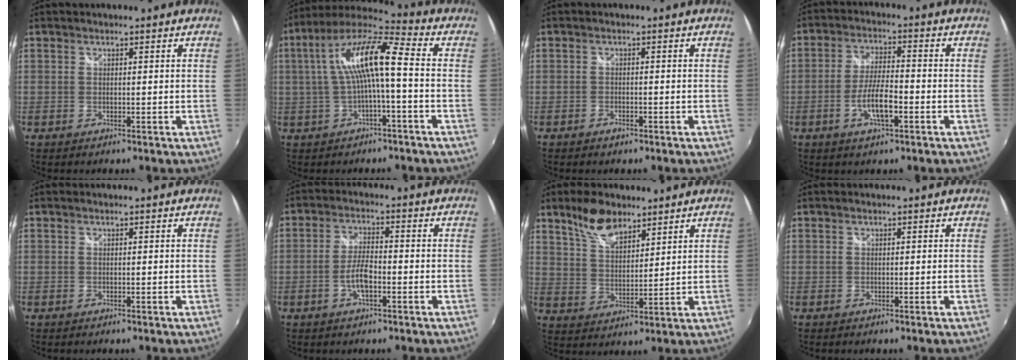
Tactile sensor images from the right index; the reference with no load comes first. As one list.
[{"total": 12.7, "force": [-0.1, 2.2, 12.5], "torque": [-0.245, 0.024, -0.002]}, {"total": 1.7, "force": [-1.2, 1.0, 0.7], "torque": [-0.016, -0.002, -0.022]}, {"total": 7.1, "force": [-2.9, 1.8, 6.3], "torque": [-0.123, 0.001, -0.051]}, {"total": 0.0}, {"total": 4.8, "force": [-1.9, 1.6, 4.1], "torque": [-0.088, 0.005, -0.036]}, {"total": 8.5, "force": [6.2, 3.7, 4.5], "torque": [-0.083, 0.011, 0.120]}, {"total": 0.0}]